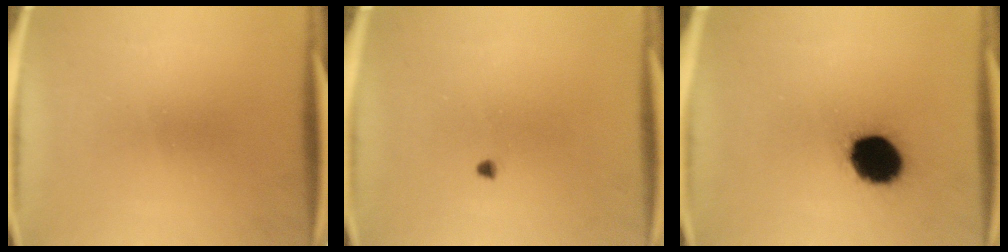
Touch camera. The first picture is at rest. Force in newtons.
{"total": 0.7}
{"total": 14.5}